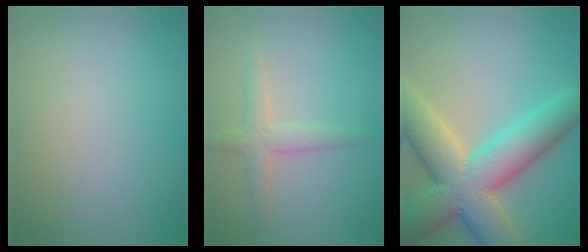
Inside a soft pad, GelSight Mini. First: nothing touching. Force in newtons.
{"total": 2.5, "press": 2.4, "slide": 0.3}
{"total": 11.6, "press": 11.6, "slide": 0.4}